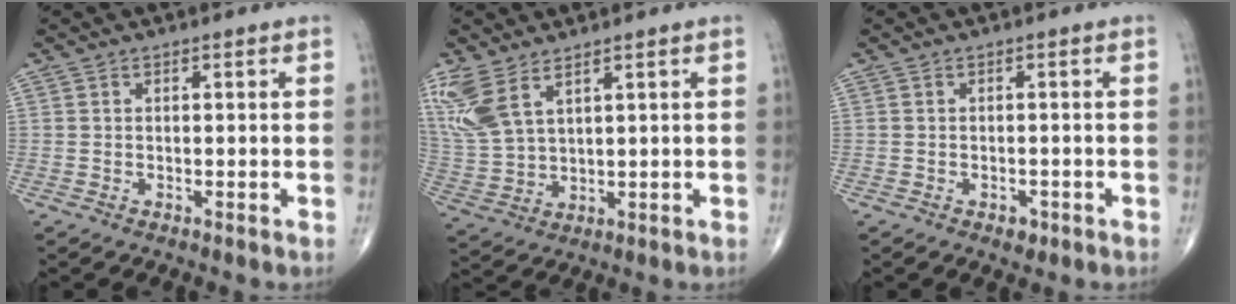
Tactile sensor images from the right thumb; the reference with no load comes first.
{"total": 10.2, "force": [6.0, 4.5, 6.9], "torque": [-0.165, -0.015, 0.140]}
{"total": 1.7, "force": [-0.9, 1.1, 0.9], "torque": [-0.008, 0.002, -0.009]}